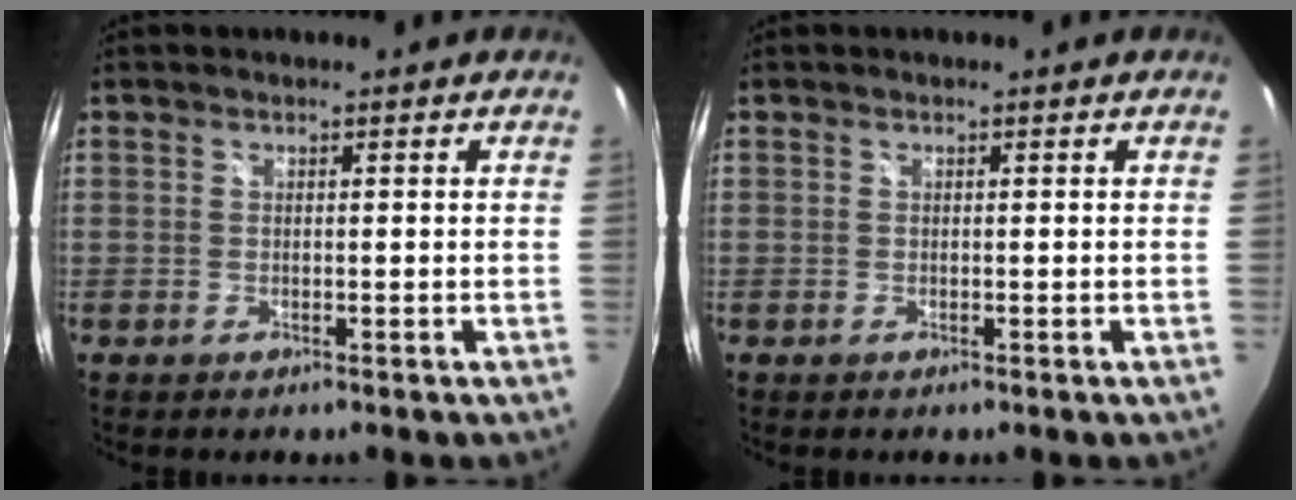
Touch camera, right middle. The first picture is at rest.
{"total": 0.0}